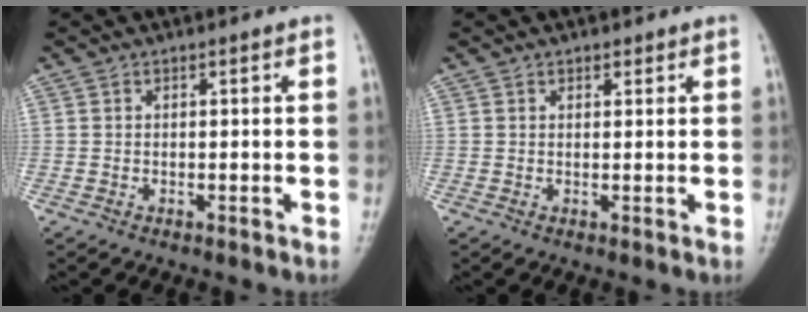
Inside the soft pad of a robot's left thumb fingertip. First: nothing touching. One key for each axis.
{"total": 1.2, "fx": 0.8, "fy": 0.8, "fz": 0.4, "tx": 0.004, "ty": -0.004, "tz": 0.010}